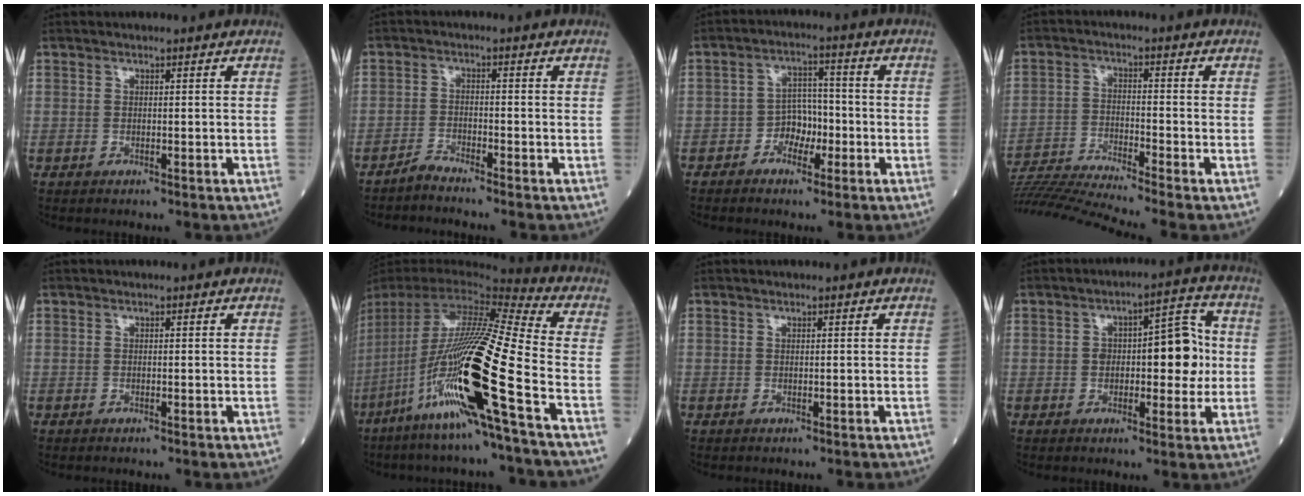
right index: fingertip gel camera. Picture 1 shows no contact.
{"total": 2.2, "force": [-2.2, -0.4, 0.2], "torque": [-0.007, -0.010, -0.045]}
{"total": 4.6, "force": [-2.0, 3.2, 2.7], "torque": [-0.039, 0.013, -0.039]}
{"total": 12.3, "force": [-11.2, -3.3, 3.9], "torque": [-0.058, -0.015, -0.194]}
{"total": 0.0}
{"total": 24.5, "force": [-8.9, -0.4, 22.8], "torque": [-0.467, -0.042, -0.178]}
{"total": 0.0}
{"total": 9.6, "force": [0.2, 3.9, 8.7], "torque": [-0.119, 0.030, 0.006]}